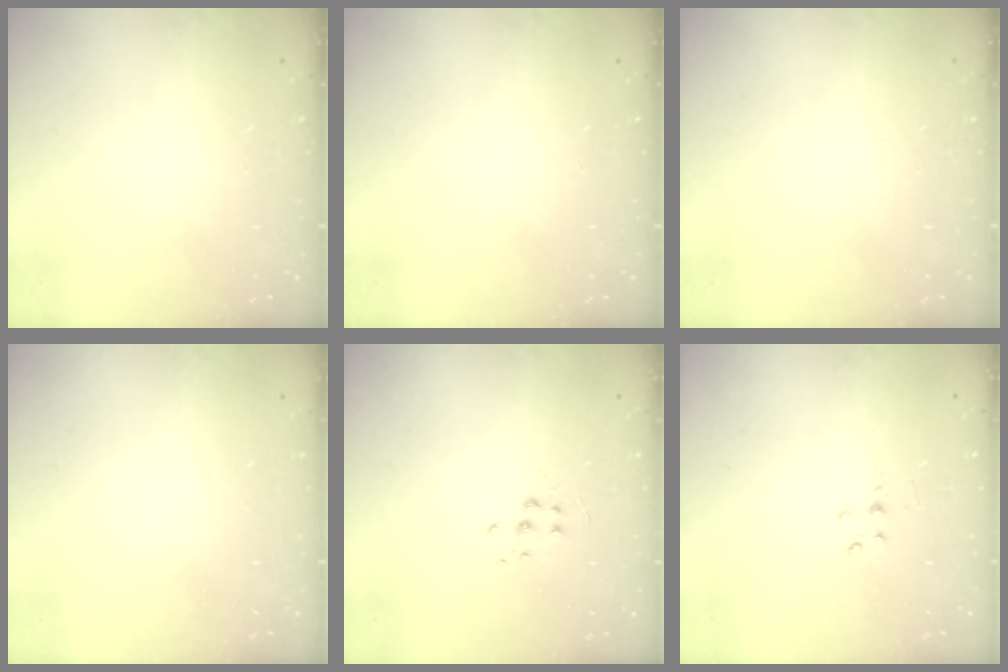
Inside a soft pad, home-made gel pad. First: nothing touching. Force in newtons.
{"total": 0.0}
{"total": 0.0}
{"total": 0.8, "press": 0.7, "slide": 0.3}
{"total": 5.8, "press": 5.8, "slide": 0.5}
{"total": 2.7, "press": 2.7, "slide": 0.4}